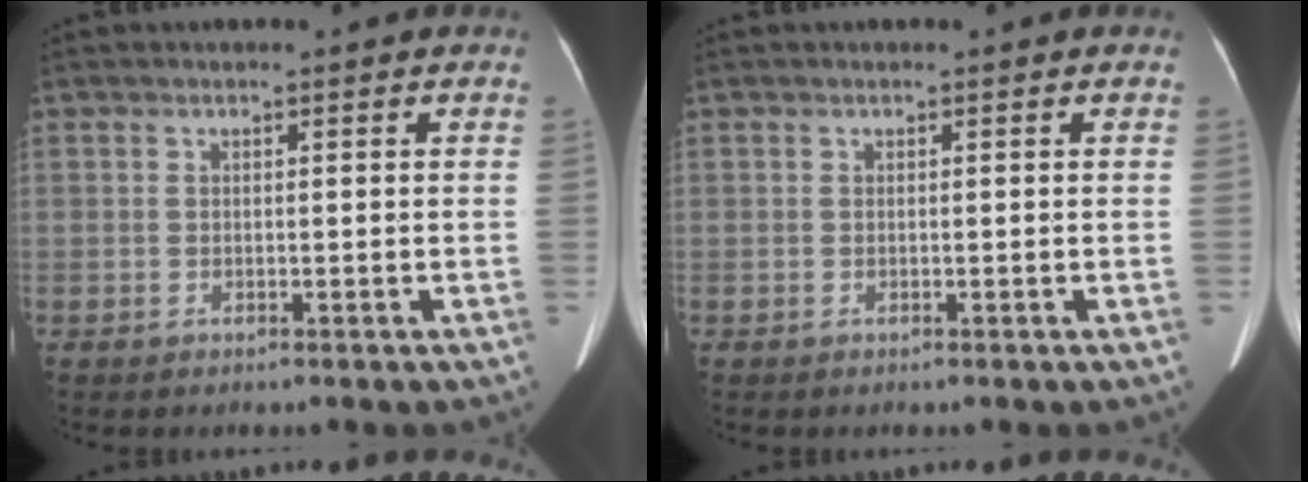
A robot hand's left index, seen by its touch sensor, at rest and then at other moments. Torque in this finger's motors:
{"motor_torque": [0.01, 0.01, 0.01, 0.00]}